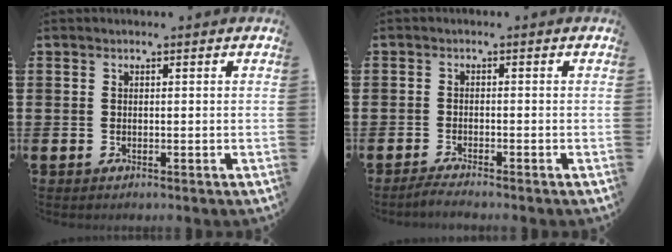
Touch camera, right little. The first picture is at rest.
{"total": 1.4, "force": [-1.2, -0.1, 0.7], "torque": [-0.012, 0.000, -0.023]}